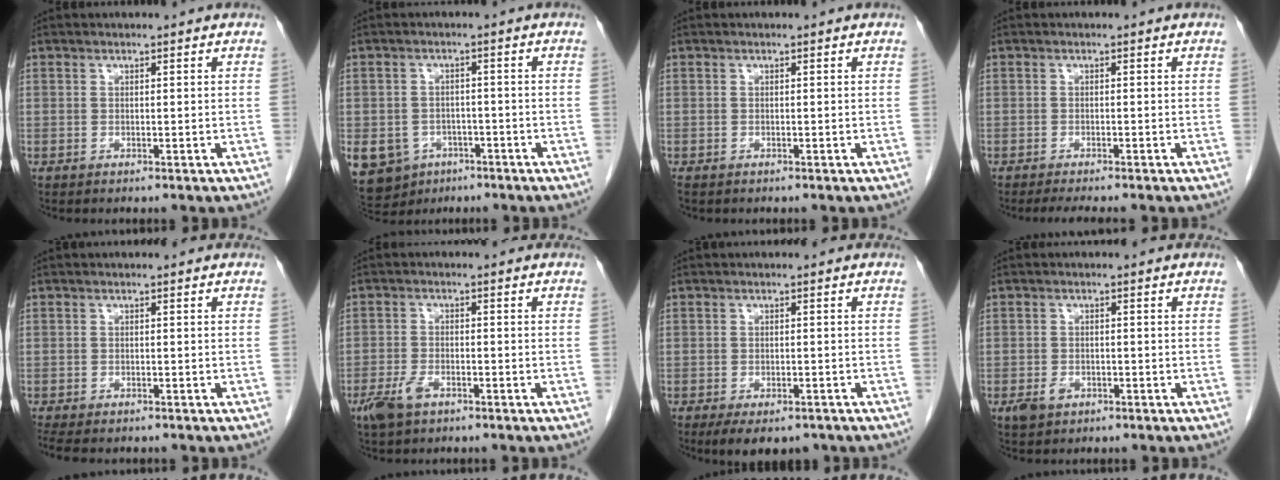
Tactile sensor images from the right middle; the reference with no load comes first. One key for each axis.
{"total": 12.1, "fx": -6.0, "fy": 9.7, "fz": 4.0, "tx": -0.113, "ty": 0.001, "tz": -0.081}
{"total": 0.9, "fx": -0.7, "fy": 0.4, "fz": 0.3, "tx": -0.008, "ty": -0.001, "tz": -0.009}
{"total": 4.0, "fx": -3.4, "fy": 0.3, "fz": 2.0, "tx": -0.027, "ty": -0.007, "tz": -0.048}
{"total": 6.7, "fx": -5.5, "fy": 2.3, "fz": 3.0, "tx": -0.047, "ty": -0.009, "tz": -0.080}
{"total": 4.3, "fx": -2.6, "fy": 1.9, "fz": 2.8, "tx": -0.064, "ty": -0.003, "tz": -0.046}
{"total": 7.1, "fx": -5.2, "fy": 3.2, "fz": 3.6, "tx": -0.044, "ty": -0.003, "tz": -0.073}
{"total": 2.5, "fx": -1.3, "fy": 1.7, "fz": 1.3, "tx": -0.025, "ty": 0.001, "tz": -0.013}